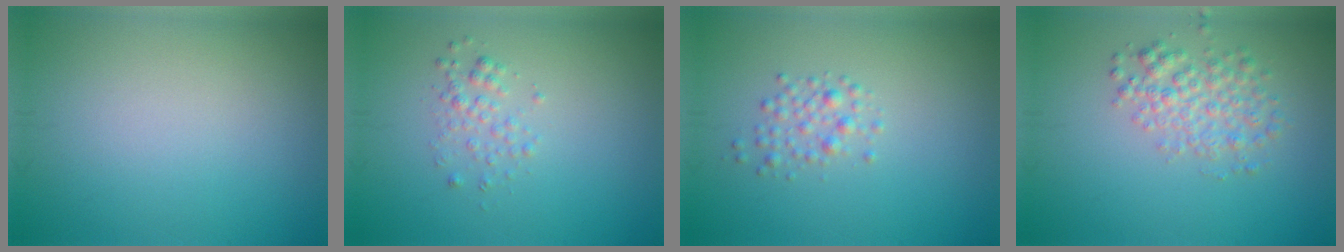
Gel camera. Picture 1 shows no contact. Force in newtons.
{"total": 1.4, "press": 1.4, "slide": 0.1}
{"total": 1.6, "press": 1.6, "slide": 0.1}
{"total": 3.3, "press": 3.3, "slide": 0.1}